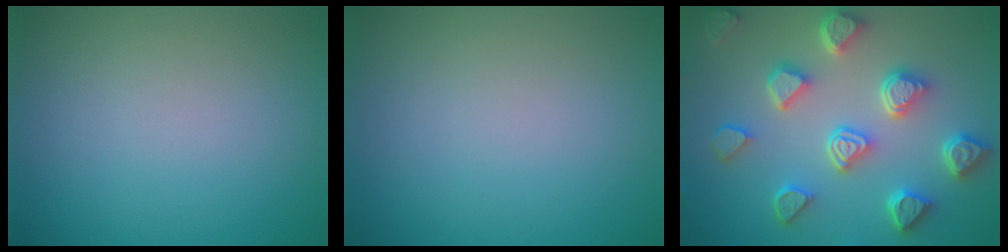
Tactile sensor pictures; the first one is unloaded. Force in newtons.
{"total": 0.0}
{"total": 6.9, "press": 5.6, "slide": 4.0}